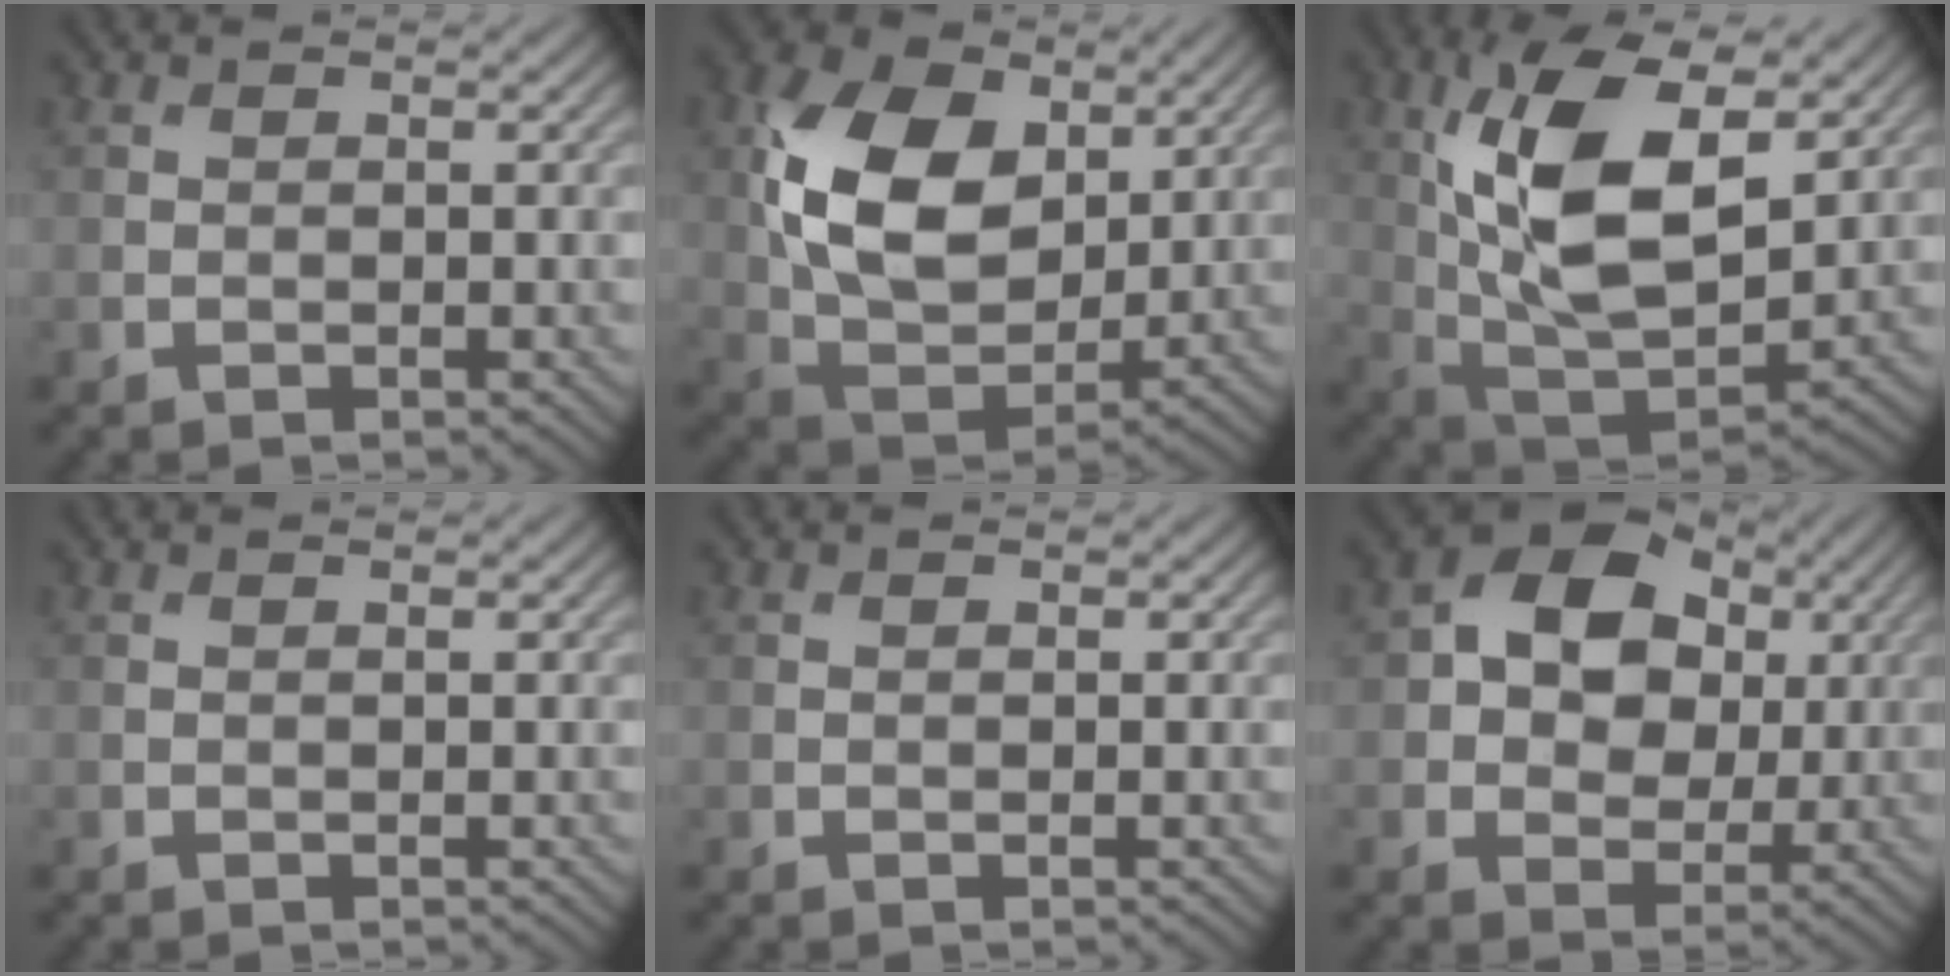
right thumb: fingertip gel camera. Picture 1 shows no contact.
{"total": 13.1, "force": [3.5, 8.7, 9.2], "torque": [-0.201, 0.005, 0.063]}
{"total": 14.2, "force": [4.3, 6.9, 11.6], "torque": [-0.241, -0.005, 0.086]}
{"total": 0.0}
{"total": 0.0}
{"total": 10.3, "force": [2.3, 7.7, 6.4], "torque": [-0.114, 0.013, 0.027]}